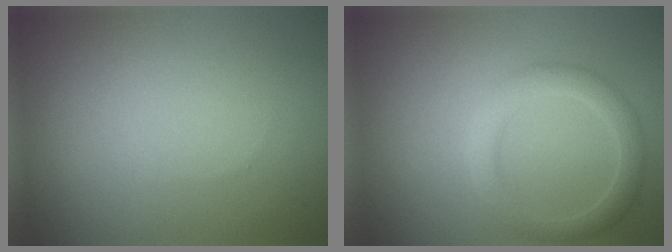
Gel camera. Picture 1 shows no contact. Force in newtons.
{"total": 2.8, "press": 2.8, "slide": 0.0}